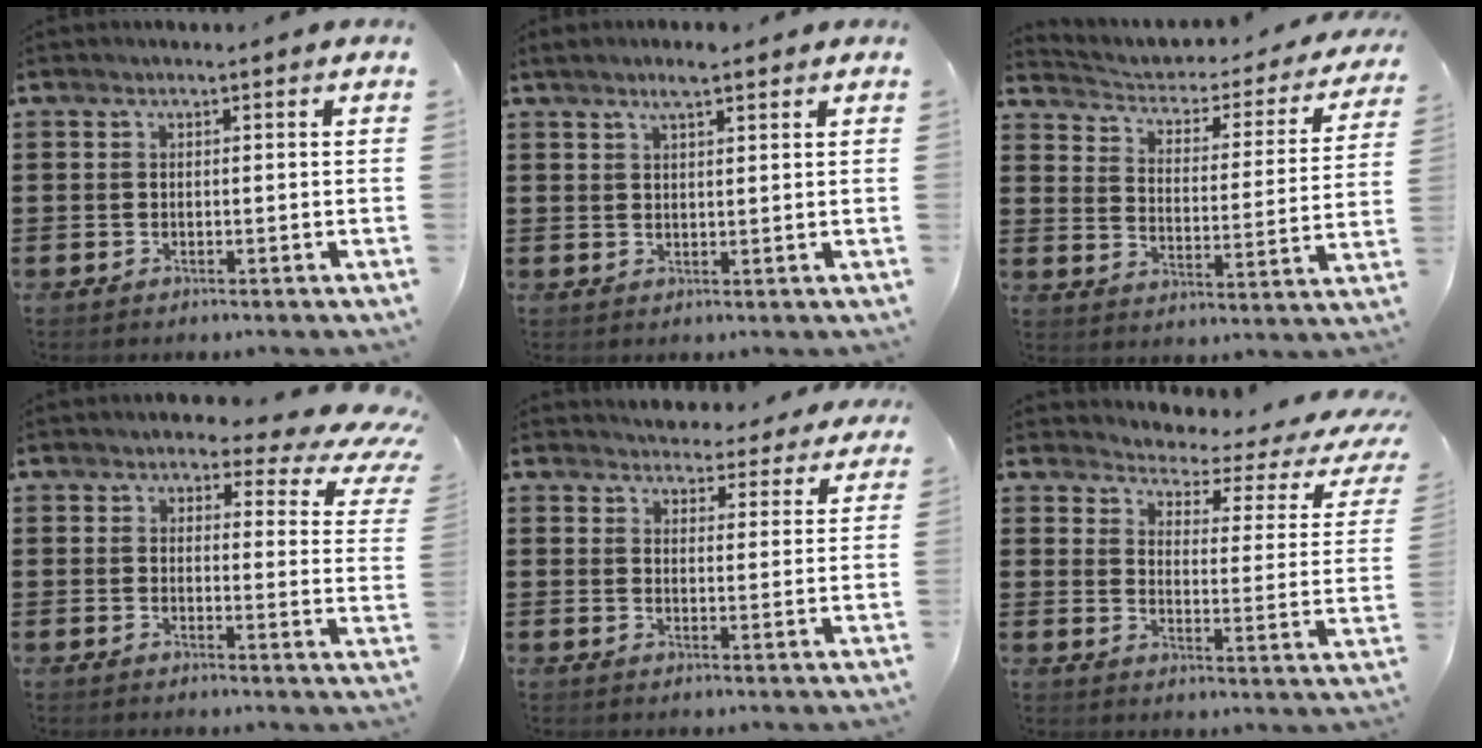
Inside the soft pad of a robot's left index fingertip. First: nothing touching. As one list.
[{"total": 3.2, "force": [2.1, 0.3, 2.4], "torque": [-0.049, 0.002, 0.037]}, {"total": 2.0, "force": [1.5, 0.9, 0.9], "torque": [-0.034, -0.026, 0.015]}, {"total": 4.2, "force": [2.9, 1.4, 2.6], "torque": [-0.052, -0.022, 0.043]}, {"total": 3.8, "force": [3.8, 0.3, 0.1], "torque": [-0.011, -0.029, 0.066]}, {"total": 2.7, "force": [2.1, 0.7, 1.5], "torque": [-0.039, -0.027, 0.024]}]